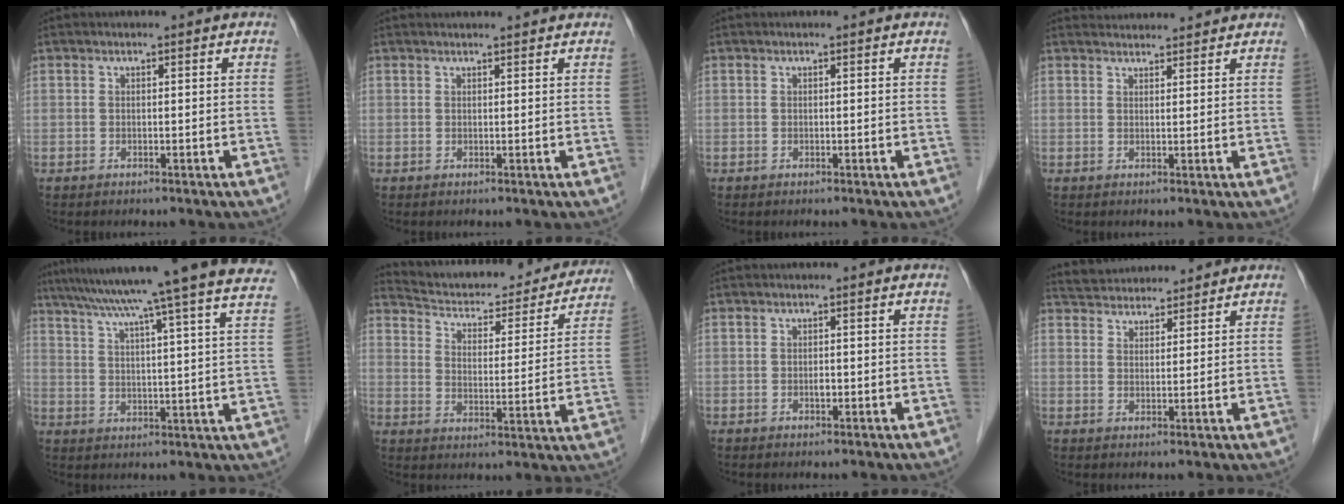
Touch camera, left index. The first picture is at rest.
{"total": 3.9, "force": [3.8, 0.4, 0.8], "torque": [-0.011, 0.024, 0.044]}
{"total": 0.0}
{"total": 5.5, "force": [5.4, 0.8, 0.6], "torque": [-0.009, 0.031, 0.072]}
{"total": 27.4, "force": [23.6, -1.6, 13.8], "torque": [-0.231, -0.030, 0.307]}
{"total": 22.7, "force": [21.2, 5.5, 6.1], "torque": [-0.089, -0.029, 0.273]}
{"total": 0.8, "force": [-0.4, 0.4, 0.6], "torque": [-0.010, 0.000, -0.005]}
{"total": 8.1, "force": [7.8, 1.5, 1.6], "torque": [-0.030, 0.029, 0.125]}